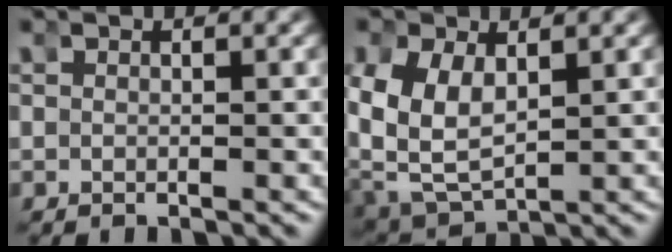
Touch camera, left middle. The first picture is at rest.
{"total": 8.8, "force": [-0.4, 7.3, 4.8], "torque": [-0.147, -0.042, 0.013]}